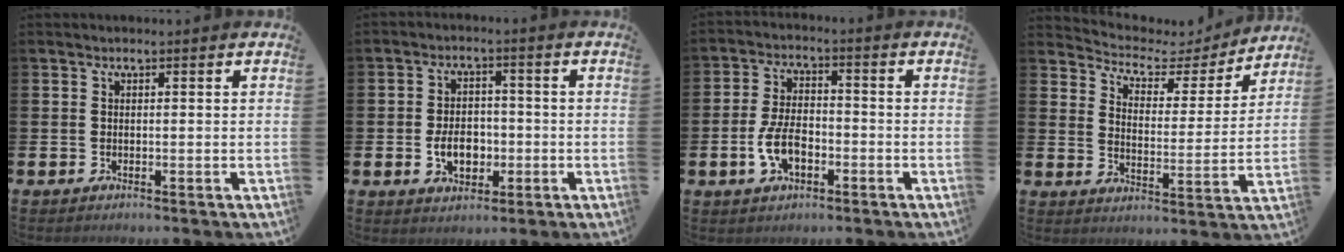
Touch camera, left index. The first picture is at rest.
{"total": 4.9, "force": [-1.2, 3.5, 3.3], "torque": [-0.045, 0.000, -0.026]}
{"total": 6.1, "force": [-2.2, 3.3, 4.7], "torque": [-0.090, 0.007, -0.042]}
{"total": 5.0, "force": [4.3, 2.2, 1.1], "torque": [-0.052, -0.032, 0.067]}